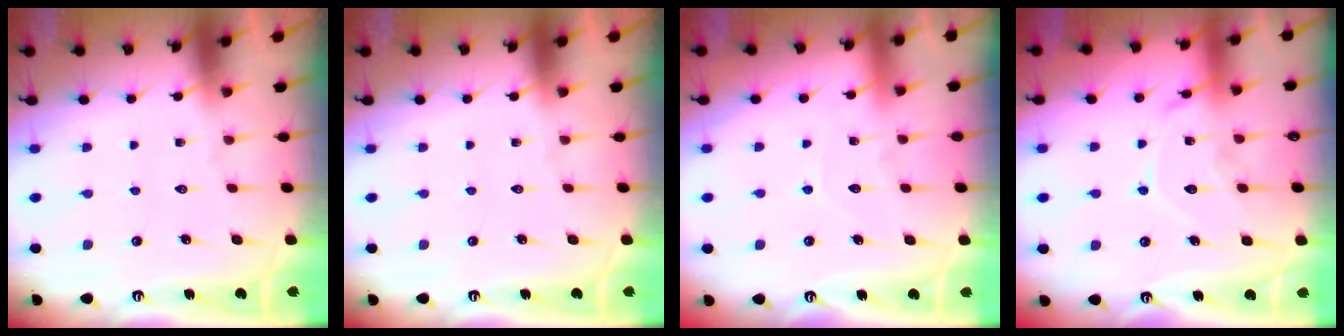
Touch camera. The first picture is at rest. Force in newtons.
{"total": 0.0}
{"total": 6.0, "press": 6.0, "slide": 0.6}
{"total": 13.0, "press": 13.0, "slide": 1.1}